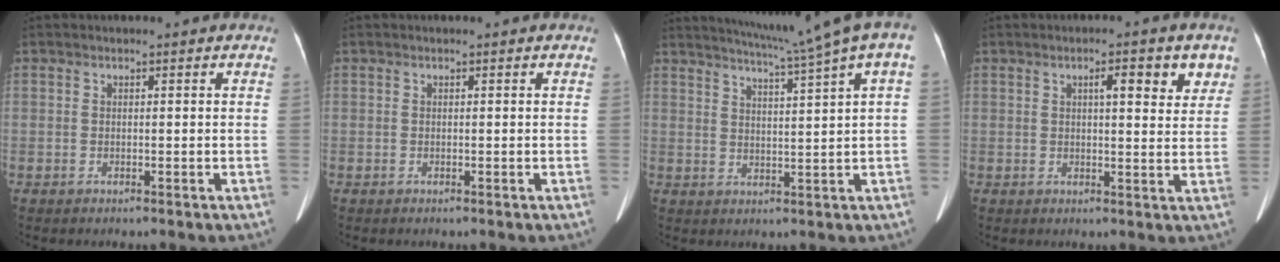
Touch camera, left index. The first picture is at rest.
{"total": 0.0}
{"total": 11.1, "force": [7.8, -1.4, 7.8], "torque": [-0.119, 0.006, 0.100]}
{"total": 5.8, "force": [2.9, 1.4, 4.9], "torque": [-0.061, 0.008, 0.036]}